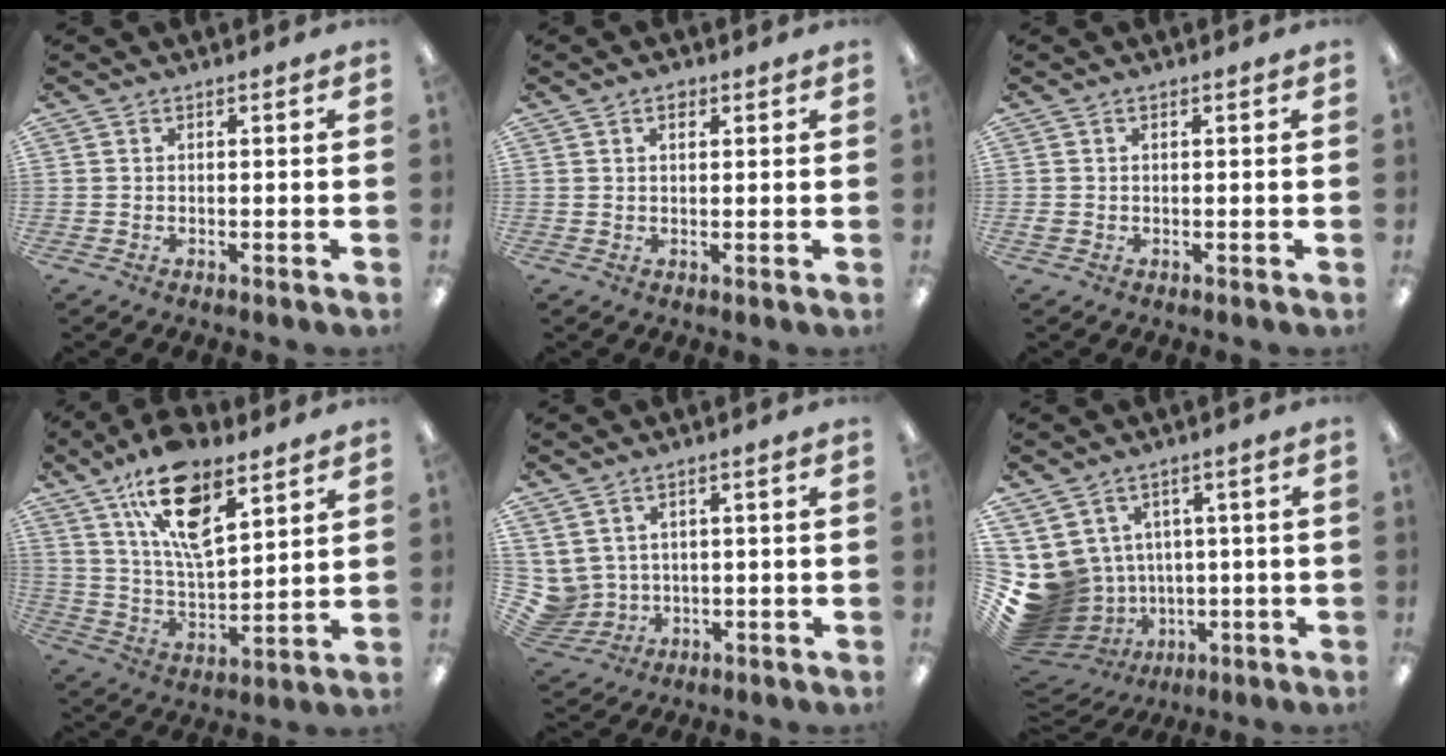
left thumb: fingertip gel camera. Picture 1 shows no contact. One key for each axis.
{"total": 1.9, "fx": 1.0, "fy": 1.0, "fz": 1.2, "tx": -0.010, "ty": -0.003, "tz": 0.014}
{"total": 1.1, "fx": 0.0, "fy": 0.9, "fz": 0.7, "tx": -0.013, "ty": 0.005, "tz": 0.000}
{"total": 17.7, "fx": 11.1, "fy": 7.4, "fz": 11.6, "tx": -0.205, "ty": -0.042, "tz": 0.193}
{"total": 4.9, "fx": 1.8, "fy": 4.4, "fz": 1.1, "tx": -0.058, "ty": -0.012, "tz": 0.036}
{"total": 9.5, "fx": 0.1, "fy": 9.3, "fz": 1.9, "tx": -0.093, "ty": -0.020, "tz": 0.015}